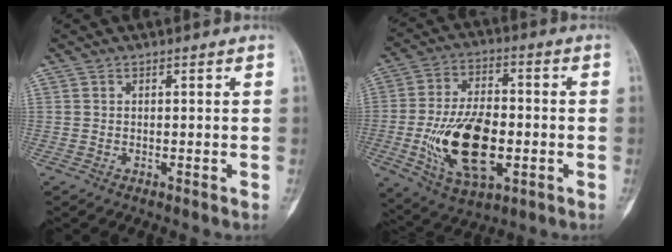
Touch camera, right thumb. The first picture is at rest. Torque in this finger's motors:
{"motor_torque": [2.31, 2.34, 0.83, 0.56, 0.16]}